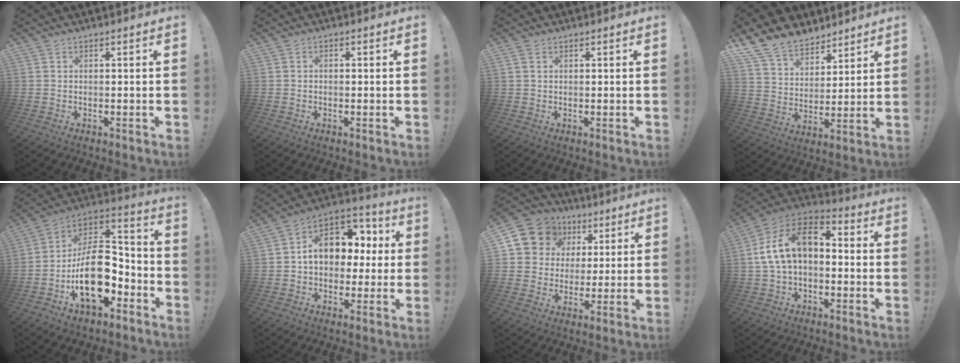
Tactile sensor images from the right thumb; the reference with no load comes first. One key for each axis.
{"total": 0.8, "fx": -0.5, "fy": 0.4, "fz": 0.5, "tx": -0.013, "ty": 0.004, "tz": -0.009}
{"total": 1.4, "fx": 0.7, "fy": 0.9, "fz": 0.8, "tx": -0.014, "ty": 0.002, "tz": 0.013}
{"total": 13.1, "fx": 10.4, "fy": 7.3, "fz": 3.2, "tx": -0.076, "ty": -0.076, "tz": 0.203}
{"total": 20.4, "fx": -5.7, "fy": 12.4, "fz": 15.1, "tx": -0.249, "ty": 0.033, "tz": -0.082}
{"total": 13.2, "fx": 1.9, "fy": 10.2, "fz": 8.1, "tx": -0.117, "ty": 0.002, "tz": 0.045}
{"total": 11.4, "fx": 4.5, "fy": 10.0, "fz": 3.1, "tx": -0.056, "ty": -0.025, "tz": 0.099}
{"total": 14.8, "fx": 1.5, "fy": 9.4, "fz": 11.3, "tx": -0.199, "ty": 0.019, "tz": 0.029}